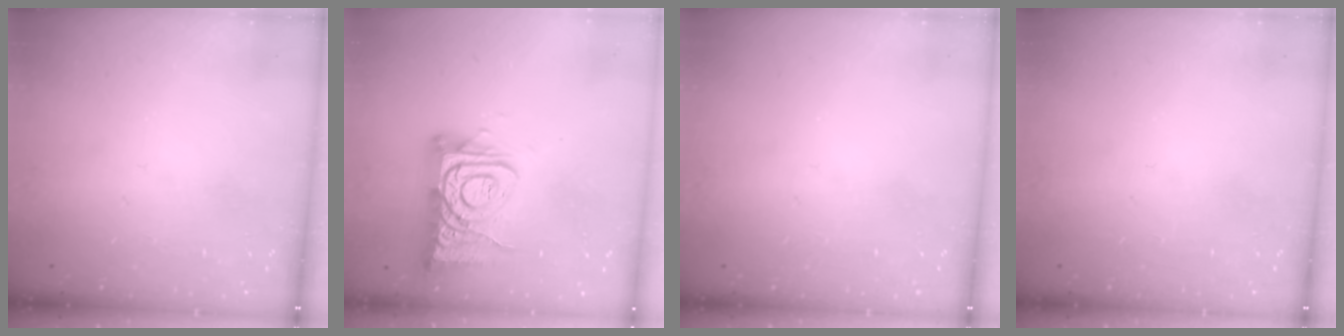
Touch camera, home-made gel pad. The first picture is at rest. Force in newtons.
{"total": 14.2, "press": 14.1, "slide": 1.5}
{"total": 0.0}
{"total": 0.0}